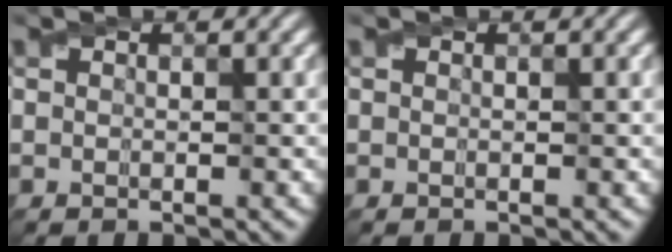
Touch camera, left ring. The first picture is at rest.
{"total": 0.0}